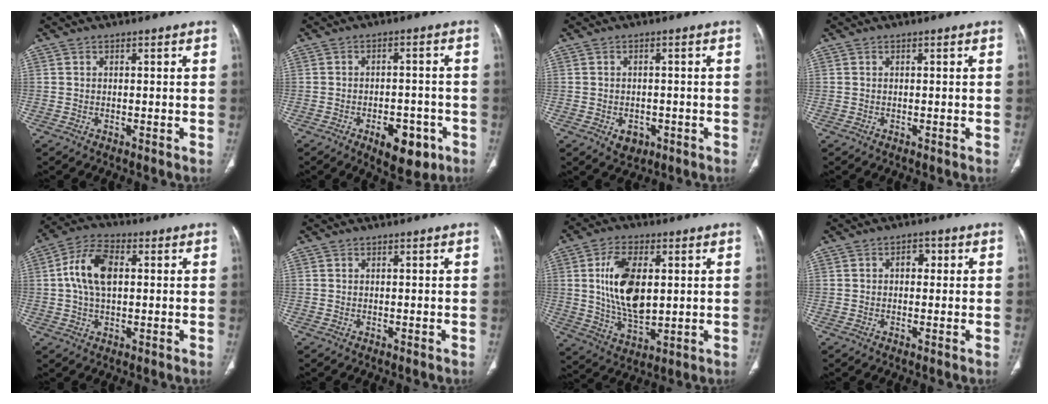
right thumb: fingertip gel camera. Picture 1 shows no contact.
{"total": 8.7, "force": [-4.1, 4.6, 6.2], "torque": [-0.063, 0.018, -0.049]}
{"total": 3.5, "force": [-1.4, 2.6, 1.8], "torque": [-0.015, 0.005, -0.008]}
{"total": 0.0}
{"total": 10.0, "force": [1.4, 5.8, 8.1], "torque": [-0.158, 0.018, 0.022]}
{"total": 0.0}
{"total": 14.1, "force": [2.3, 7.6, 11.6], "torque": [-0.206, -0.013, 0.050]}
{"total": 2.6, "force": [0.4, 1.9, 1.8], "torque": [-0.013, 0.007, 0.001]}